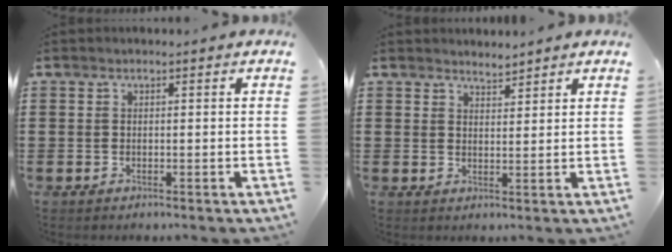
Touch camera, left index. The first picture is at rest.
{"total": 2.4, "force": [2.4, 0.3, -0.1], "torque": [-0.004, -0.002, 0.046]}